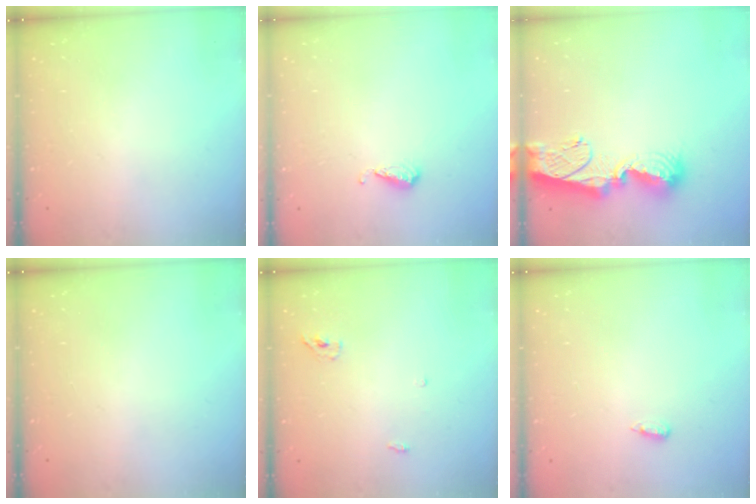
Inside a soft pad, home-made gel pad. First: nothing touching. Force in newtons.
{"total": 4.9, "press": 4.9, "slide": 0.5}
{"total": 11.5, "press": 11.4, "slide": 1.4}
{"total": 0.0}
{"total": 3.3, "press": 3.3, "slide": 0.7}
{"total": 4.4, "press": 3.4, "slide": 2.9}